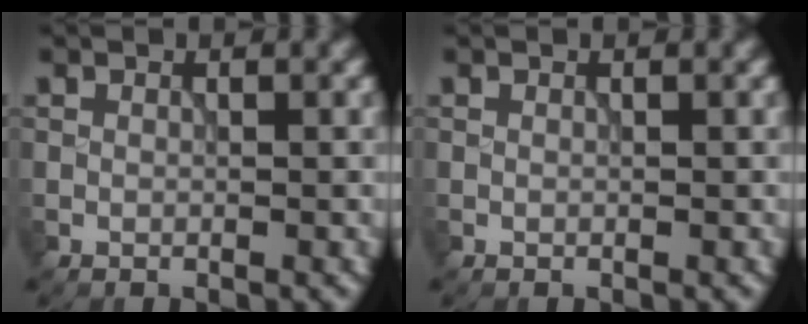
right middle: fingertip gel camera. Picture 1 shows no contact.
{"total": 0.0}